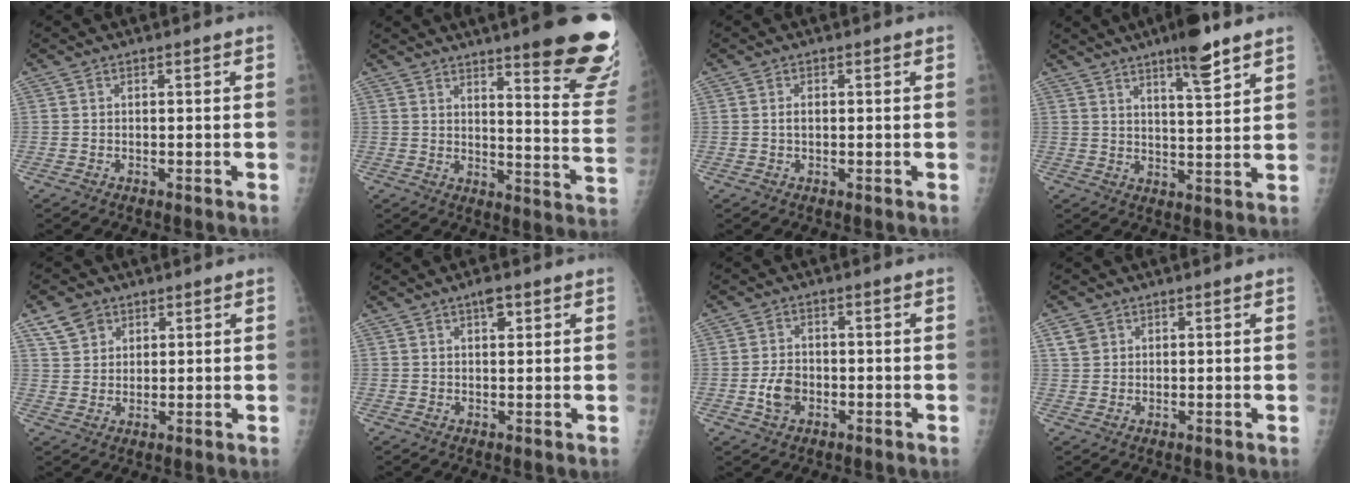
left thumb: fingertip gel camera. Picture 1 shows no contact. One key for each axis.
{"total": 19.7, "fx": 13.4, "fy": 2.7, "fz": 14.2, "tx": -0.150, "ty": -0.088, "tz": 0.169}
{"total": 1.2, "fx": 0.0, "fy": 0.7, "fz": 1.0, "tx": -0.018, "ty": 0.001, "tz": -0.001}
{"total": 8.1, "fx": 5.4, "fy": 1.3, "fz": 5.8, "tx": -0.083, "ty": -0.030, "tz": 0.084}
{"total": 5.5, "fx": 3.2, "fy": 4.0, "fz": 1.9, "tx": -0.019, "ty": -0.012, "tz": 0.064}
{"total": 2.7, "fx": 1.5, "fy": 1.0, "fz": 2.1, "tx": -0.026, "ty": -0.004, "tz": 0.023}
{"total": 4.4, "fx": -1.3, "fy": 3.1, "fz": 2.8, "tx": -0.044, "ty": 0.011, "tz": -0.024}
{"total": 3.0, "fx": 1.6, "fy": 2.3, "fz": 1.0, "tx": -0.007, "ty": -0.005, "tz": 0.032}